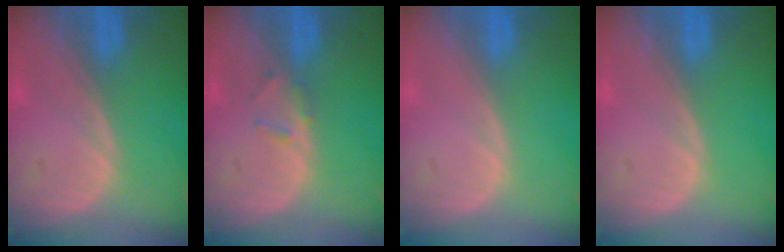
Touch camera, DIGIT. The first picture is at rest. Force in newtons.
{"total": 1.3, "press": 1.3, "slide": 0.4}
{"total": 0.0}
{"total": 0.0}